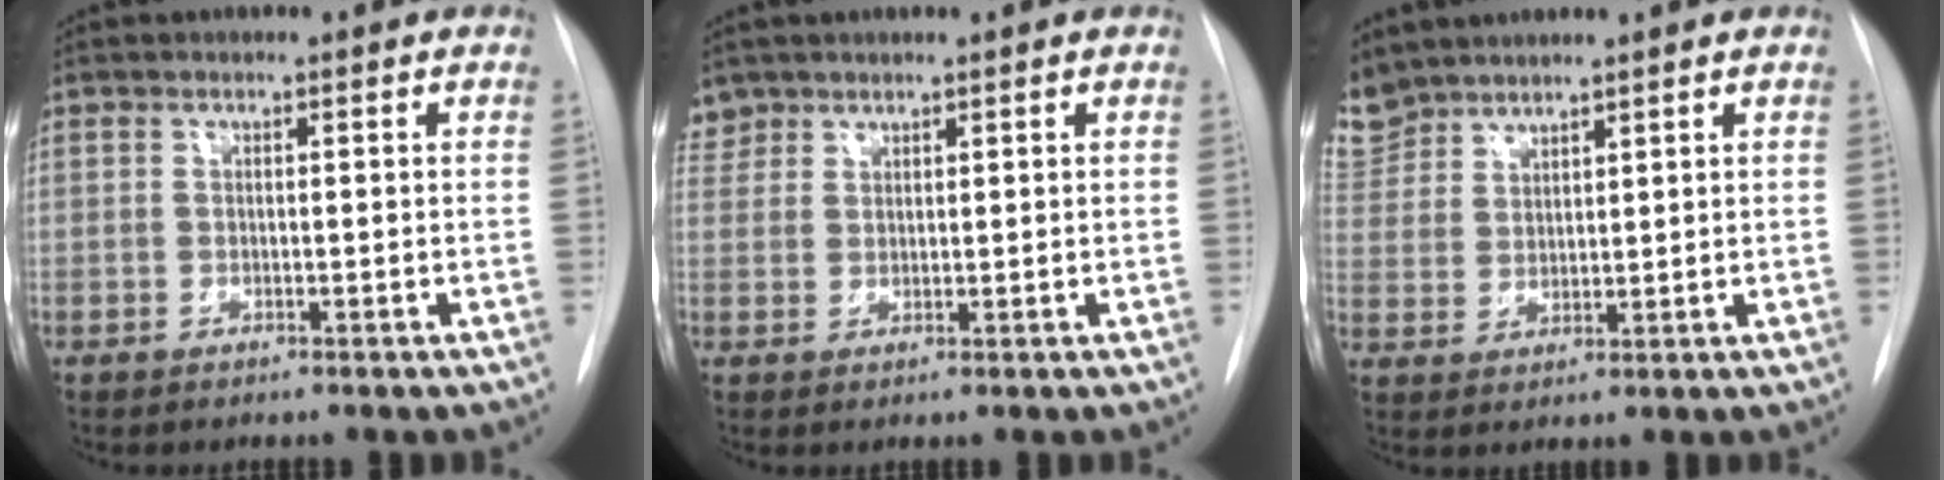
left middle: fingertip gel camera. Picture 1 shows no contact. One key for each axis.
{"total": 2.7, "fx": 2.2, "fy": 1.5, "fz": -0.3, "tx": 0.012, "ty": 0.007, "tz": 0.043}
{"total": 7.2, "fx": 6.6, "fy": 2.9, "fz": 0.3, "tx": -0.008, "ty": 0.006, "tz": 0.141}